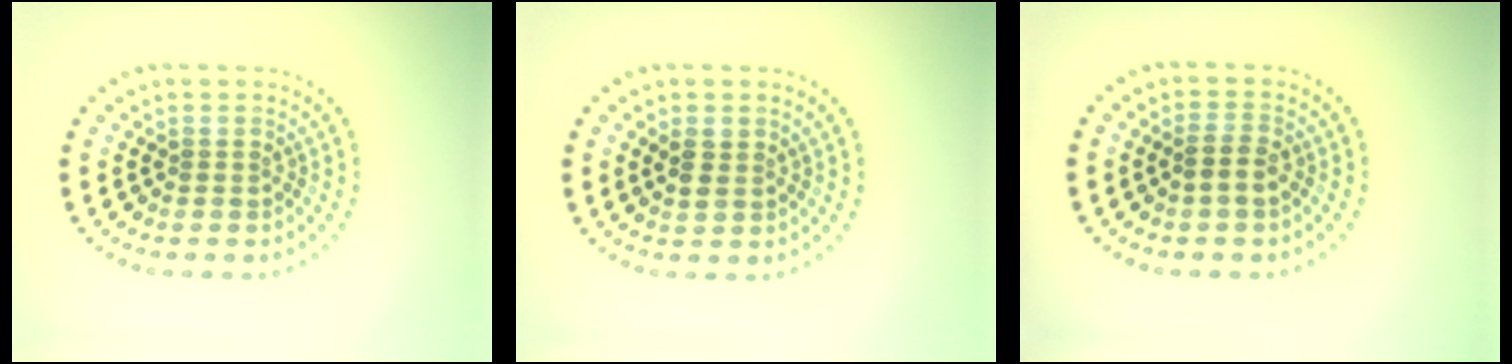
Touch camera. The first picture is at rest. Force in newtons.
{"total": 1.7, "press": 1.6, "slide": 0.7}
{"total": 1.9, "press": 1.8, "slide": 0.5}